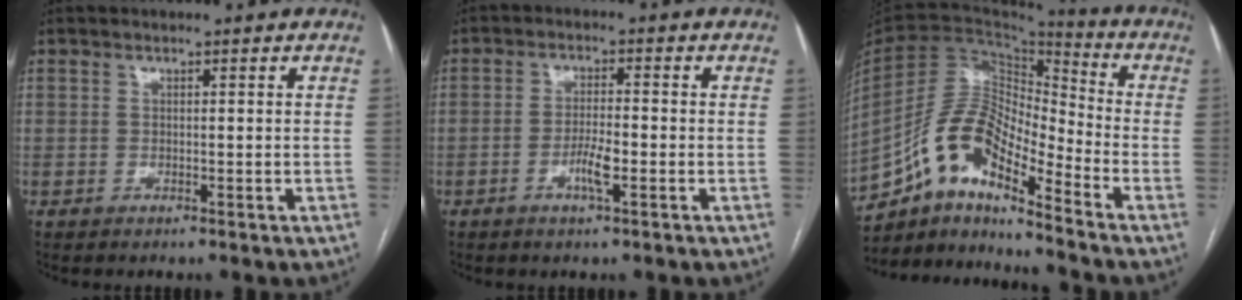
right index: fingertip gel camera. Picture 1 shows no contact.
{"total": 4.0, "force": [-1.6, 0.5, 3.7], "torque": [-0.070, -0.002, -0.030]}
{"total": 13.5, "force": [-9.2, 3.4, 9.2], "torque": [-0.179, 0.028, -0.168]}